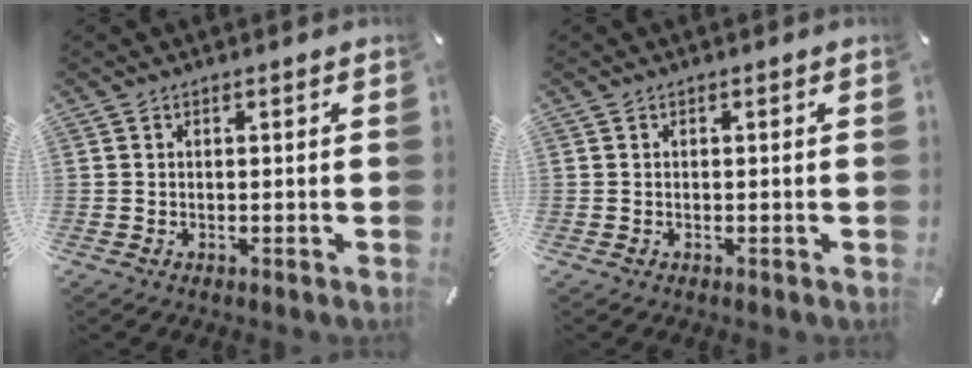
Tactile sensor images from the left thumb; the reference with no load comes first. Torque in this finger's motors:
{"motor_torque": [-0.18, -0.09, -0.05, -0.03, -0.01]}